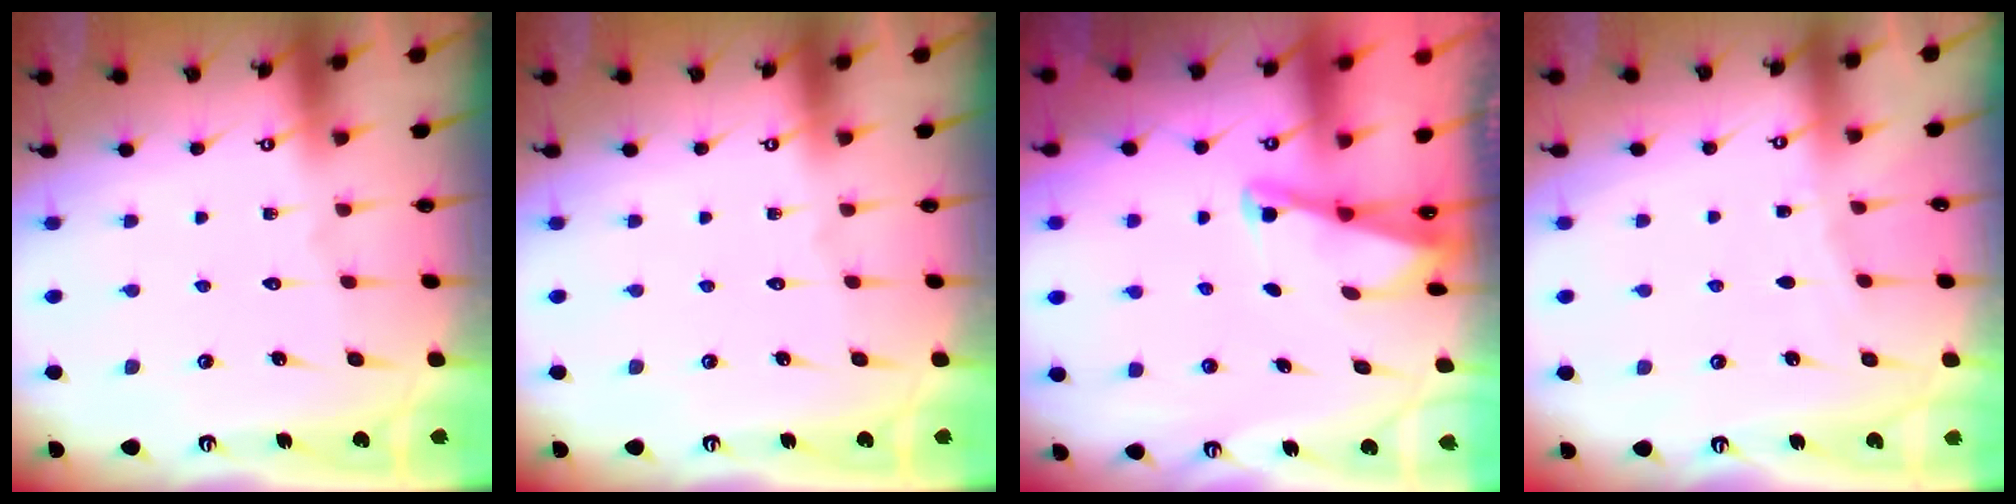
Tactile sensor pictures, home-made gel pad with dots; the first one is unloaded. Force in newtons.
{"total": 0.0}
{"total": 2.1, "press": 2.0, "slide": 0.3}
{"total": 1.8, "press": 1.8, "slide": 0.3}